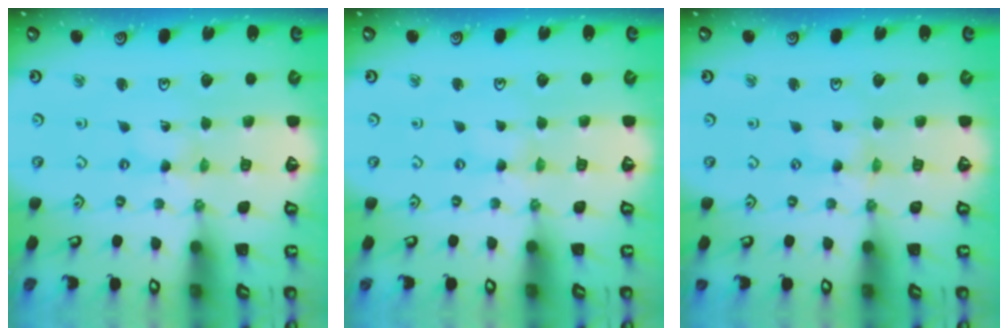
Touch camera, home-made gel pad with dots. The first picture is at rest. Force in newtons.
{"total": 1.3, "press": 1.3, "slide": 0.3}
{"total": 0.0}